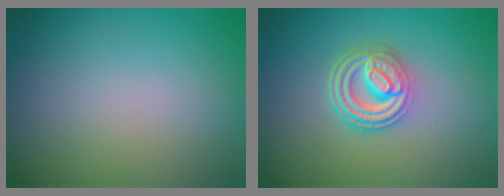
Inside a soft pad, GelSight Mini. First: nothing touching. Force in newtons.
{"total": 4.8, "press": 3.6, "slide": 3.1}